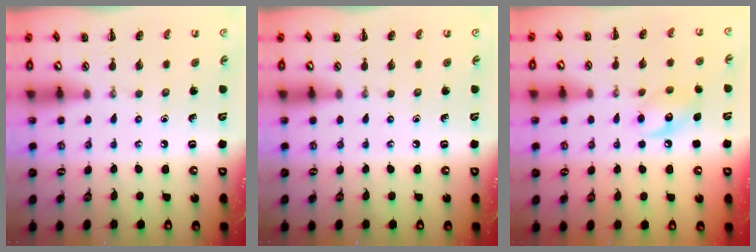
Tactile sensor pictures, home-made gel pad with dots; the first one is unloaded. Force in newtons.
{"total": 0.0}
{"total": 9.1, "press": 9.0, "slide": 0.8}